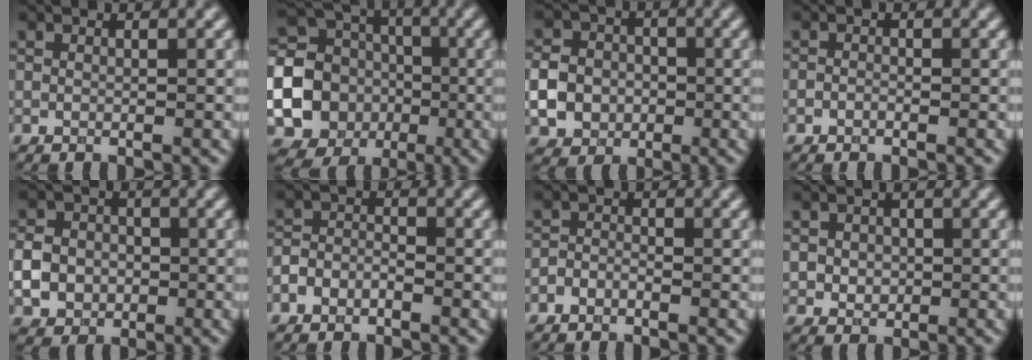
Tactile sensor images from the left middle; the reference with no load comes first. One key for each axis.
{"total": 19.6, "fx": -4.0, "fy": 18.3, "fz": 5.7, "tx": -0.149, "ty": -0.020, "tz": -0.104}
{"total": 5.6, "fx": -1.1, "fy": 5.0, "fz": 2.4, "tx": -0.040, "ty": -0.006, "tz": -0.038}
{"total": 0.6, "fx": -0.4, "fy": 0.4, "fz": 0.2, "tx": -0.003, "ty": -0.001, "tz": -0.009}
{"total": 4.5, "fx": -0.8, "fy": 3.9, "fz": 2.0, "tx": -0.036, "ty": -0.004, "tz": -0.025}
{"total": 2.0, "fx": -1.4, "fy": 1.3, "fz": 0.8, "tx": -0.014, "ty": 0.007, "tz": -0.033}
{"total": 1.2, "fx": -1.0, "fy": 0.6, "fz": 0.4, "tx": -0.006, "ty": 0.004, "tz": -0.022}
{"total": 2.4, "fx": 0.2, "fy": 2.2, "fz": 1.0, "tx": -0.017, "ty": 0.002, "tz": 0.003}